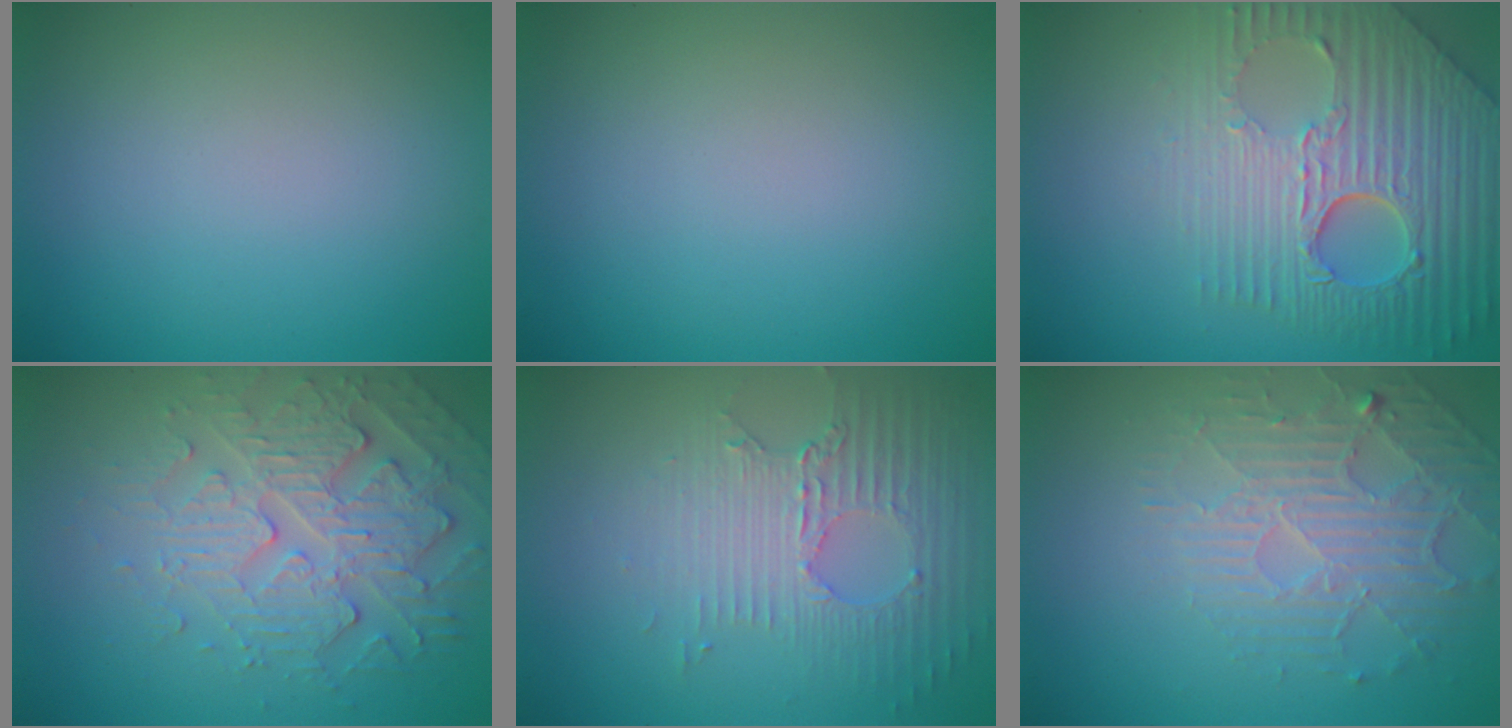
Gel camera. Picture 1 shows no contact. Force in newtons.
{"total": 0.0}
{"total": 9.1, "press": 6.2, "slide": 6.7}
{"total": 5.0, "press": 4.3, "slide": 2.6}
{"total": 3.6, "press": 3.1, "slide": 1.8}
{"total": 4.5, "press": 3.3, "slide": 3.1}